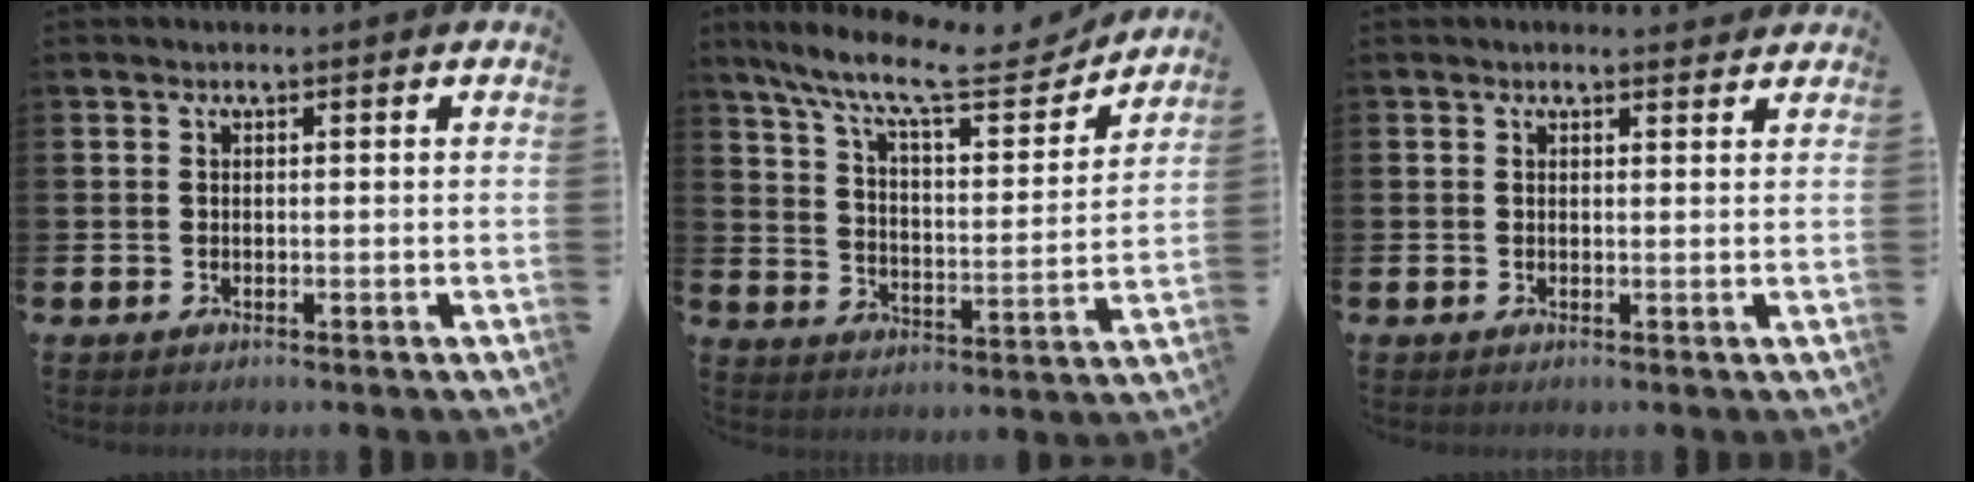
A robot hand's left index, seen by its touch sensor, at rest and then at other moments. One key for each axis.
{"total": 11.8, "fx": 10.1, "fy": 2.6, "fz": 5.6, "tx": -0.136, "ty": -0.060, "tz": 0.168}
{"total": 1.1, "fx": 1.1, "fy": 0.1, "fz": 0.2, "tx": 0.003, "ty": -0.003, "tz": 0.019}